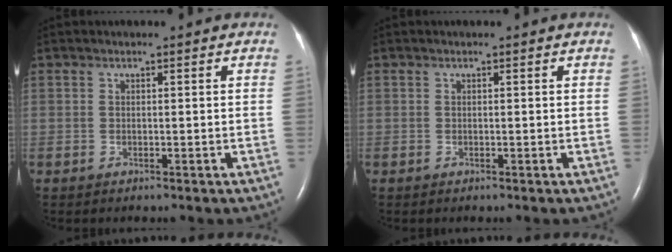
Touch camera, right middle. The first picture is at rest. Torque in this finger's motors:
{"motor_torque": [0.12, -0.06, 0.00, 0.01]}